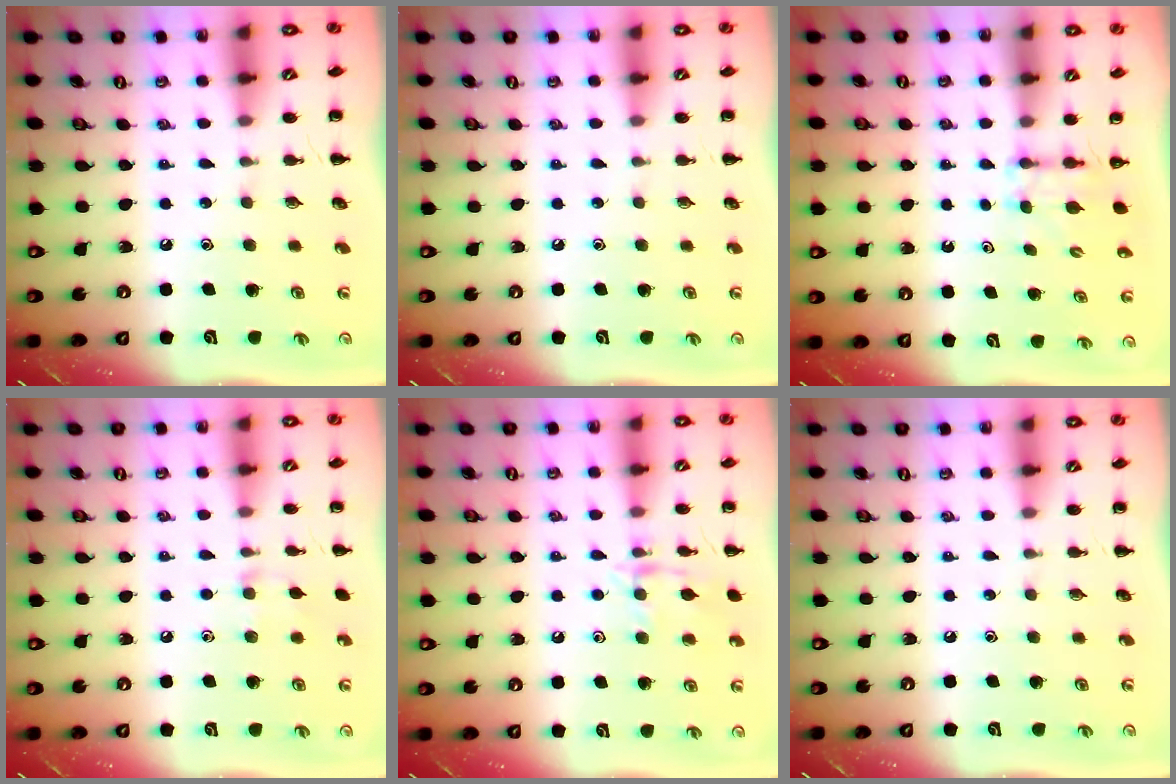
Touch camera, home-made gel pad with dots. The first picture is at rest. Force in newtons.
{"total": 0.0}
{"total": 2.7, "press": 2.5, "slide": 1.1}
{"total": 7.1, "press": 6.8, "slide": 2.1}
{"total": 11.4, "press": 11.3, "slide": 0.9}
{"total": 0.0}